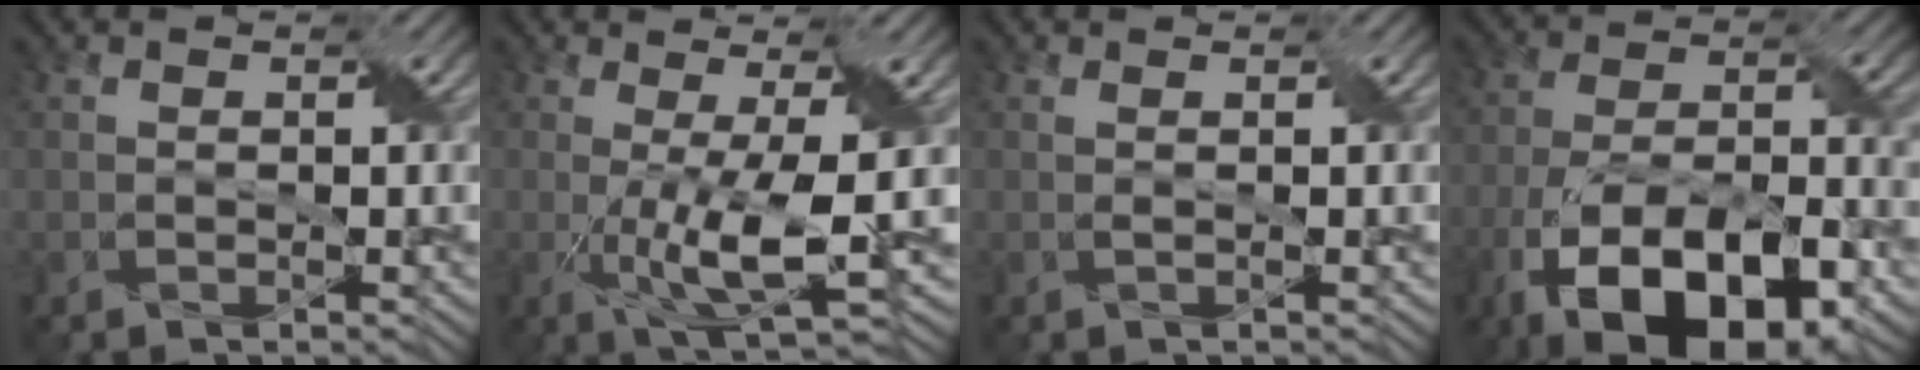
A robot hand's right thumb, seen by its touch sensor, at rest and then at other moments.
{"total": 8.1, "force": [-1.2, 1.7, 7.9], "torque": [-0.153, -0.001, -0.016]}
{"total": 0.8, "force": [0.2, 0.2, 0.7], "torque": [-0.014, -0.002, -0.002]}
{"total": 18.4, "force": [-10.2, 8.3, 12.9], "torque": [-0.241, -0.037, -0.164]}